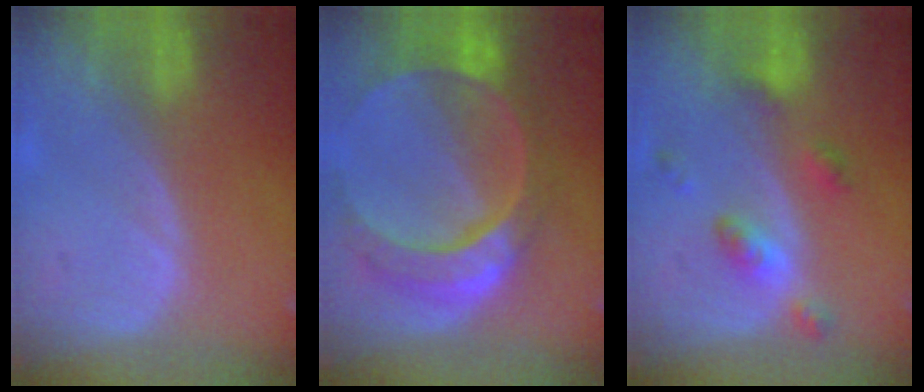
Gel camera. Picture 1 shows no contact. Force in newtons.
{"total": 10.9, "press": 9.2, "slide": 5.8}
{"total": 5.2, "press": 4.7, "slide": 2.3}